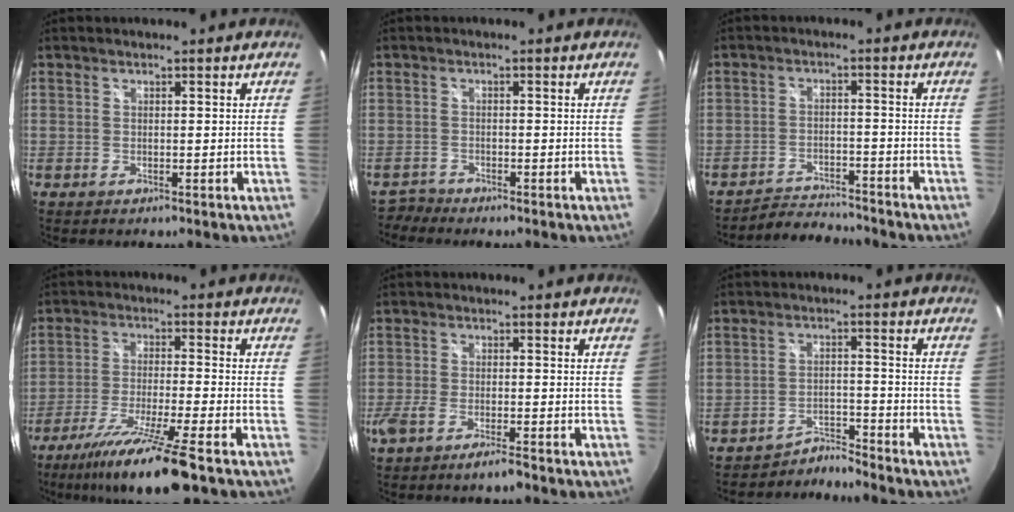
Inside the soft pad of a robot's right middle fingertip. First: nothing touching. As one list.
[{"total": 1.9, "force": [-1.8, 0.3, -0.5], "torque": [0.007, -0.002, -0.040]}, {"total": 6.3, "force": [-6.2, 0.8, 0.1], "torque": [-0.027, 0.005, -0.104]}, {"total": 13.9, "force": [-10.0, -0.3, 9.6], "torque": [-0.196, -0.039, -0.172]}, {"total": 5.1, "force": [-3.8, 0.7, 3.3], "torque": [-0.083, -0.012, -0.073]}, {"total": 4.2, "force": [-4.1, -0.4, -1.0], "torque": [0.012, 0.011, -0.072]}]